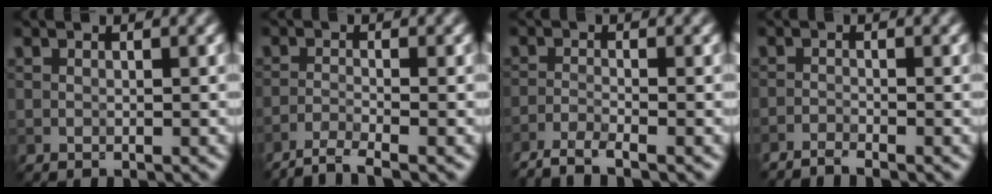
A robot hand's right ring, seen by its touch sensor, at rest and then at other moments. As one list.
[{"total": 3.1, "force": [-2.5, 0.4, 1.8], "torque": [-0.034, -0.001, -0.058]}, {"total": 3.3, "force": [-2.6, 0.5, 1.9], "torque": [-0.039, -0.003, -0.061]}, {"total": 1.9, "force": [-1.7, 0.1, 0.8], "torque": [-0.022, 0.001, -0.039]}]